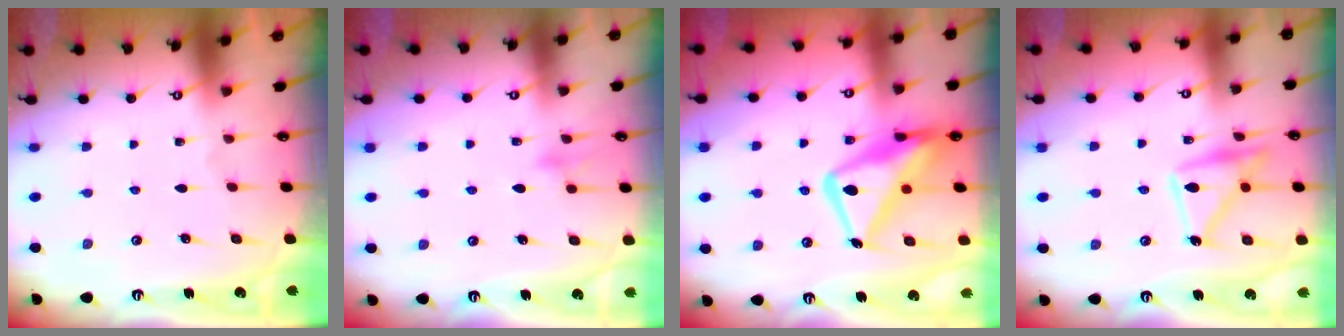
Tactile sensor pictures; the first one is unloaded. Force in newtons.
{"total": 7.7, "press": 7.7, "slide": 0.5}
{"total": 17.4, "press": 17.4, "slide": 1.8}
{"total": 14.9, "press": 14.8, "slide": 1.1}